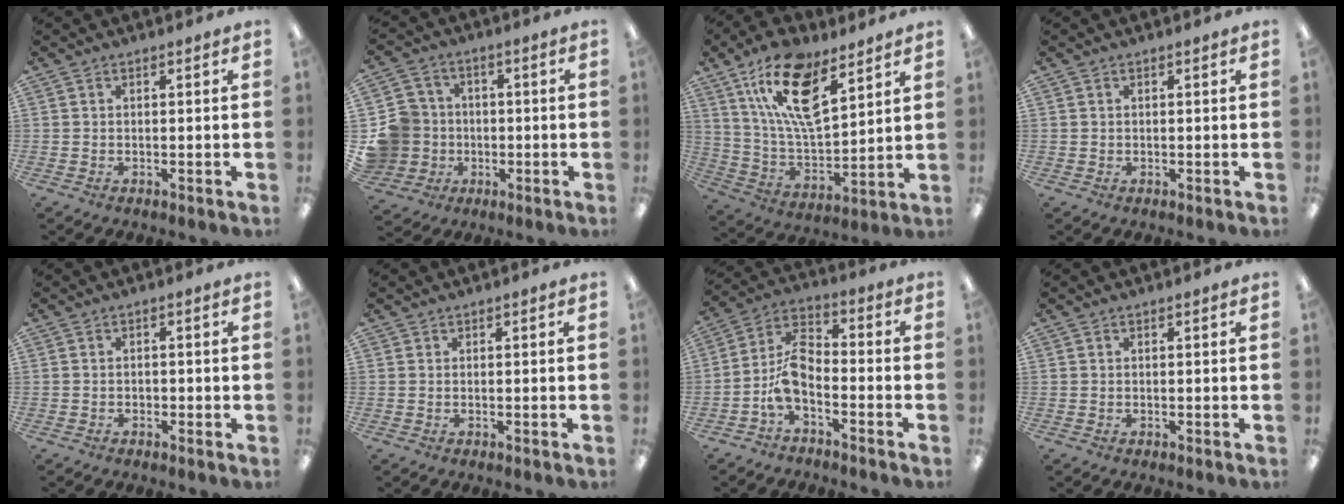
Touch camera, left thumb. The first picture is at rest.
{"total": 11.2, "force": [-1.9, 10.7, 2.6], "torque": [-0.068, 0.034, -0.023]}
{"total": 19.0, "force": [11.5, 8.0, 12.9], "torque": [-0.251, -0.051, 0.198]}
{"total": 0.7, "force": [0.2, 0.3, 0.6], "torque": [-0.012, 0.003, 0.003]}
{"total": 1.0, "force": [-0.6, 0.5, 0.5], "torque": [-0.012, 0.003, -0.013]}
{"total": 0.0}
{"total": 9.5, "force": [-3.0, 5.3, 7.3], "torque": [-0.160, -0.002, -0.057]}
{"total": 0.0}